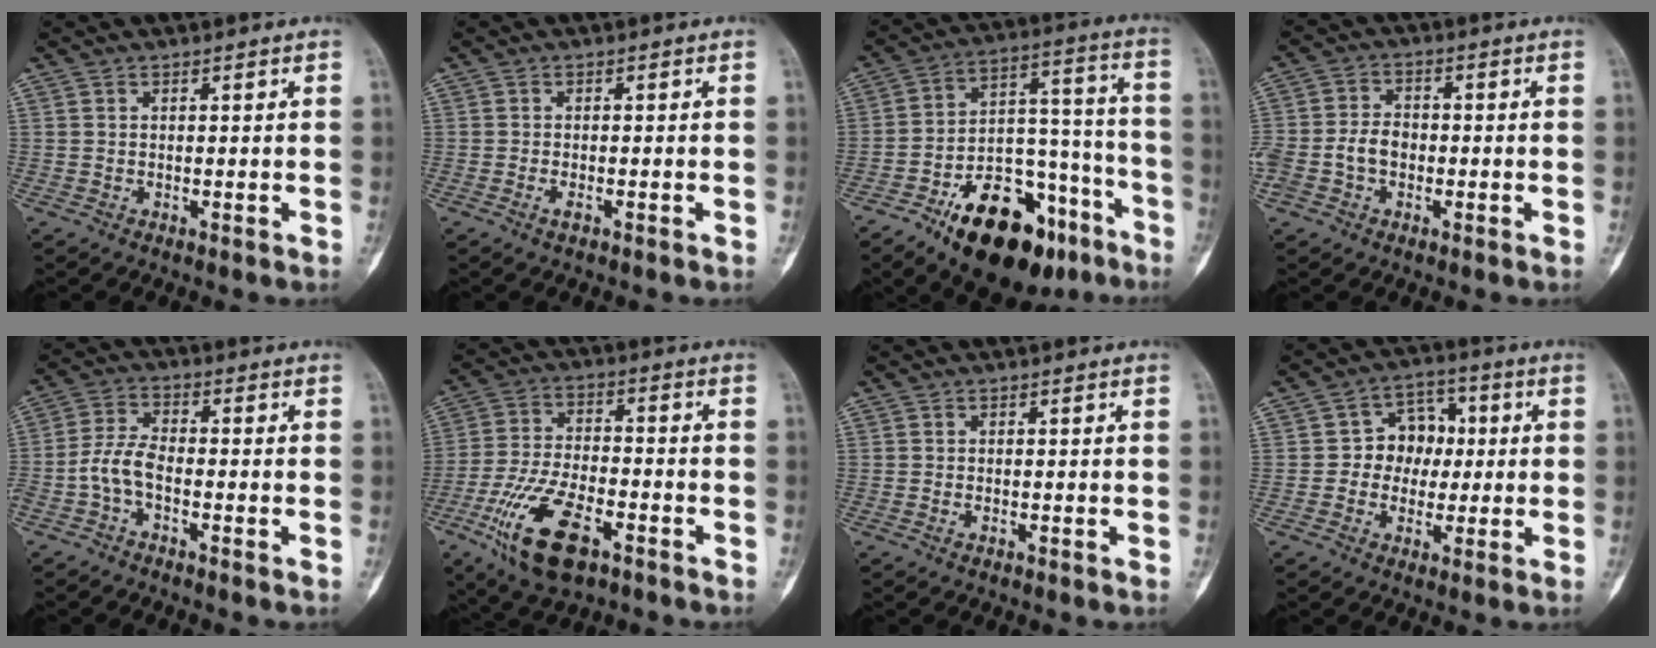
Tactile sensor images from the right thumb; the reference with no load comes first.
{"total": 1.4, "force": [-0.8, 0.6, 1.0], "torque": [-0.023, 0.002, -0.015]}
{"total": 23.8, "force": [-14.1, 11.9, 15.1], "torque": [-0.196, 0.089, -0.221]}
{"total": 6.8, "force": [-1.5, 5.0, 4.4], "torque": [-0.086, 0.023, -0.031]}
{"total": 5.6, "force": [-2.3, 2.6, 4.4], "torque": [-0.097, 0.024, -0.054]}
{"total": 15.5, "force": [-7.7, 6.9, 11.6], "torque": [-0.225, 0.020, -0.137]}
{"total": 0.6, "force": [-0.4, 0.3, 0.4], "torque": [-0.011, 0.003, -0.006]}
{"total": 4.2, "force": [-0.2, 3.8, 1.8], "torque": [0.004, 0.013, -0.015]}